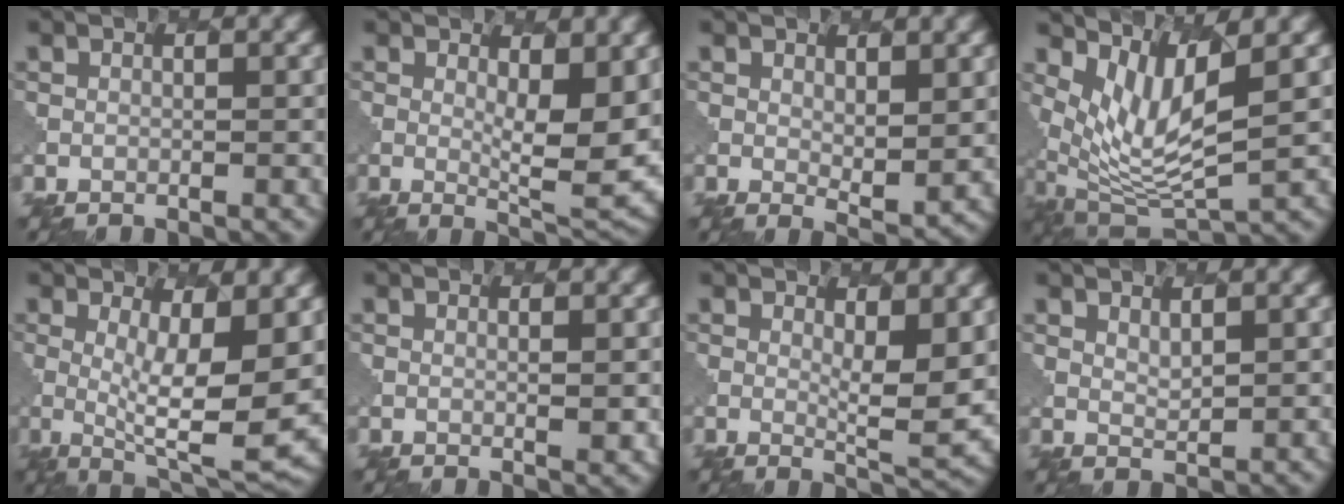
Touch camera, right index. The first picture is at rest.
{"total": 6.1, "force": [1.2, 1.8, 5.8], "torque": [-0.088, -0.018, 0.025]}
{"total": 2.3, "force": [1.5, 0.7, 1.5], "torque": [-0.025, -0.012, 0.030]}
{"total": 6.4, "force": [3.1, 2.0, 5.2], "torque": [-0.117, -0.016, 0.070]}
{"total": 8.0, "force": [0.7, 2.3, 7.6], "torque": [-0.125, -0.017, 0.018]}
{"total": 1.5, "force": [0.6, 0.4, 1.3], "torque": [-0.018, -0.002, 0.010]}
{"total": 4.4, "force": [1.3, 1.1, 4.1], "torque": [-0.066, -0.013, 0.024]}
{"total": 1.4, "force": [1.4, 0.2, 0.3], "torque": [-0.012, -0.005, 0.028]}